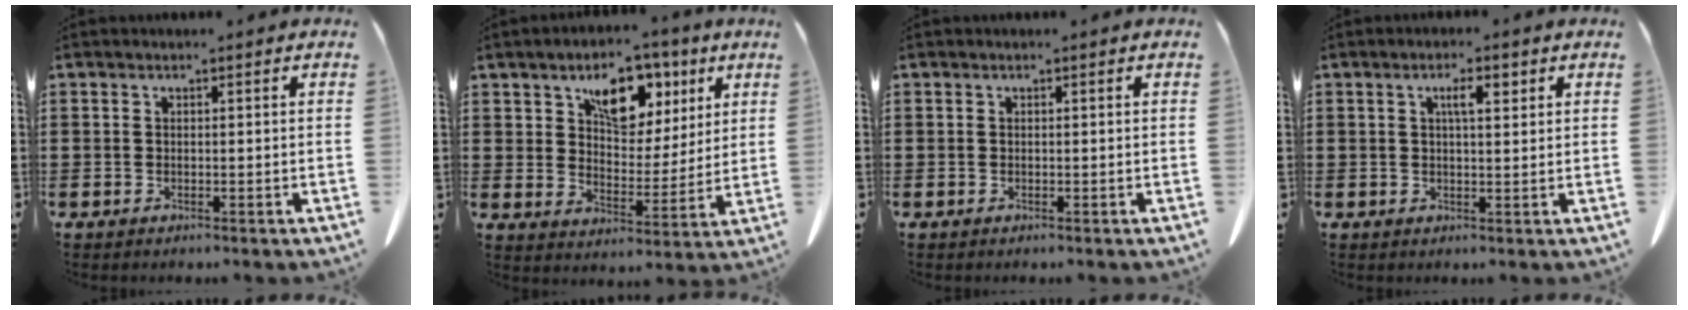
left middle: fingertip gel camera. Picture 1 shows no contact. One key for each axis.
{"total": 9.2, "fx": 5.3, "fy": 5.3, "fz": 5.4, "tx": -0.098, "ty": -0.004, "tz": 0.088}
{"total": 0.0}
{"total": 3.3, "fx": 1.4, "fy": 0.9, "fz": 2.9, "tx": -0.051, "ty": 0.005, "tz": 0.019}